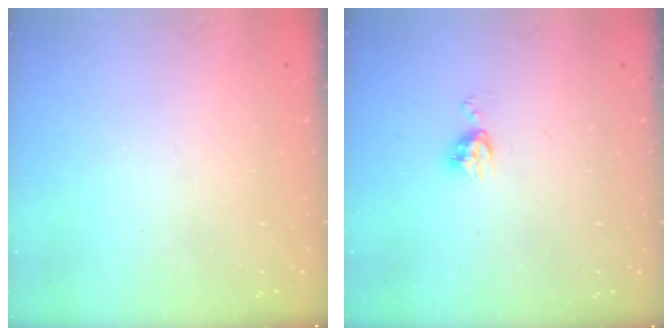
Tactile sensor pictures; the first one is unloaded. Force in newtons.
{"total": 6.1, "press": 6.1, "slide": 0.6}